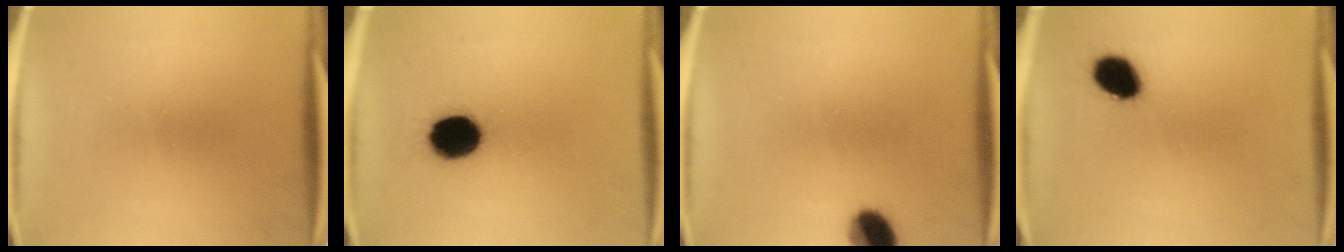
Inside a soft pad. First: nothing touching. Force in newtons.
{"total": 12.6}
{"total": 7.0}
{"total": 7.5}